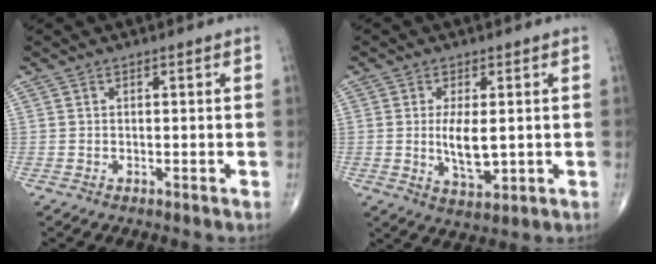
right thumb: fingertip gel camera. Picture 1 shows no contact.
{"total": 6.6, "force": [0.1, 2.7, 6.0], "torque": [-0.104, -0.017, 0.007]}